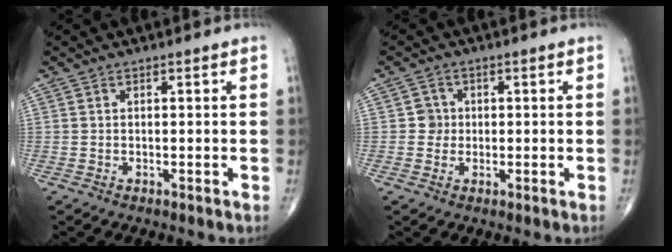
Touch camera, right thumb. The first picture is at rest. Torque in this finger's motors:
{"motor_torque": [-0.16, 0.12, 0.12, 0.18, -0.02]}